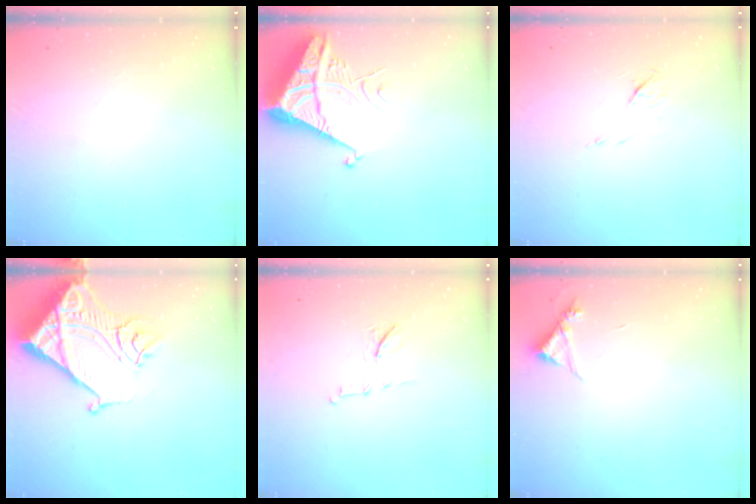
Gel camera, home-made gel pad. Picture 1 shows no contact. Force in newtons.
{"total": 7.0, "press": 6.9, "slide": 0.7}
{"total": 5.1, "press": 5.0, "slide": 0.8}
{"total": 14.2, "press": 14.1, "slide": 1.8}
{"total": 7.2, "press": 7.0, "slide": 1.5}
{"total": 4.3, "press": 4.2, "slide": 0.4}